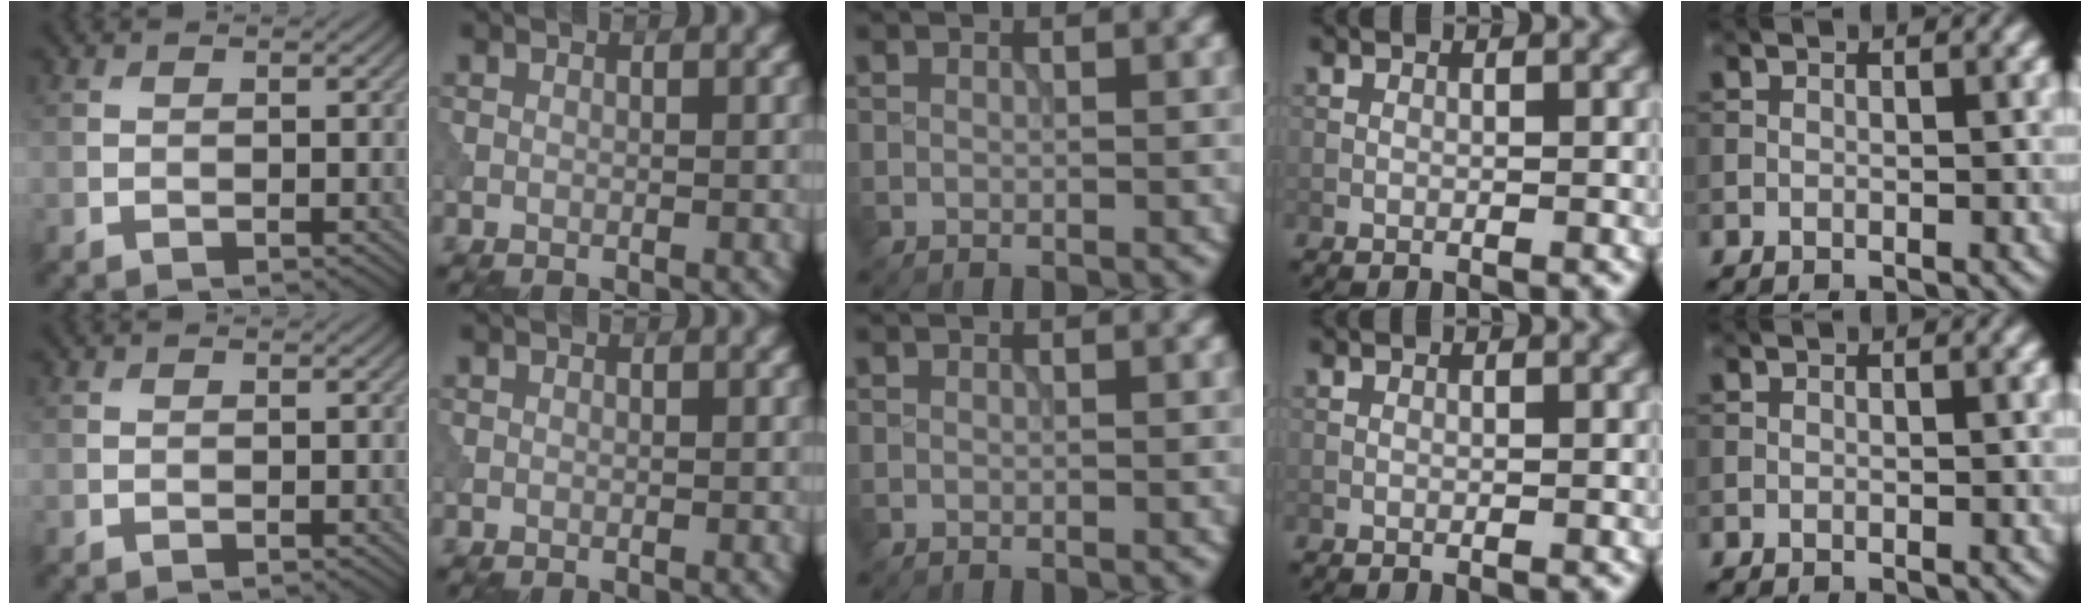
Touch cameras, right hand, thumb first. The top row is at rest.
{}